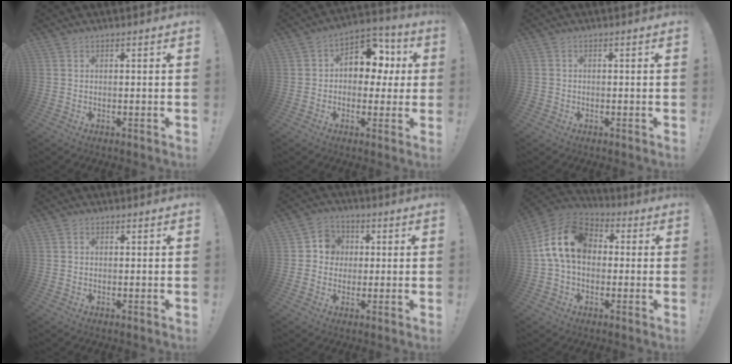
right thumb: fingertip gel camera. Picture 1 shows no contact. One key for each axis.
{"total": 10.3, "fx": 2.2, "fy": 8.1, "fz": 6.0, "tx": -0.073, "ty": -0.008, "tz": 0.046}
{"total": 1.3, "fx": -0.6, "fy": 1.1, "fz": 0.3, "tx": -0.002, "ty": 0.003, "tz": -0.011}
{"total": 0.8, "fx": 0.2, "fy": 0.8, "fz": 0.0, "tx": 0.004, "ty": 0.001, "tz": 0.002}
{"total": 7.4, "fx": 0.7, "fy": 7.1, "fz": 2.1, "tx": -0.026, "ty": 0.006, "tz": 0.015}
{"total": 16.4, "fx": 2.6, "fy": 11.5, "fz": 11.3, "tx": -0.202, "ty": 0.022, "tz": 0.052}